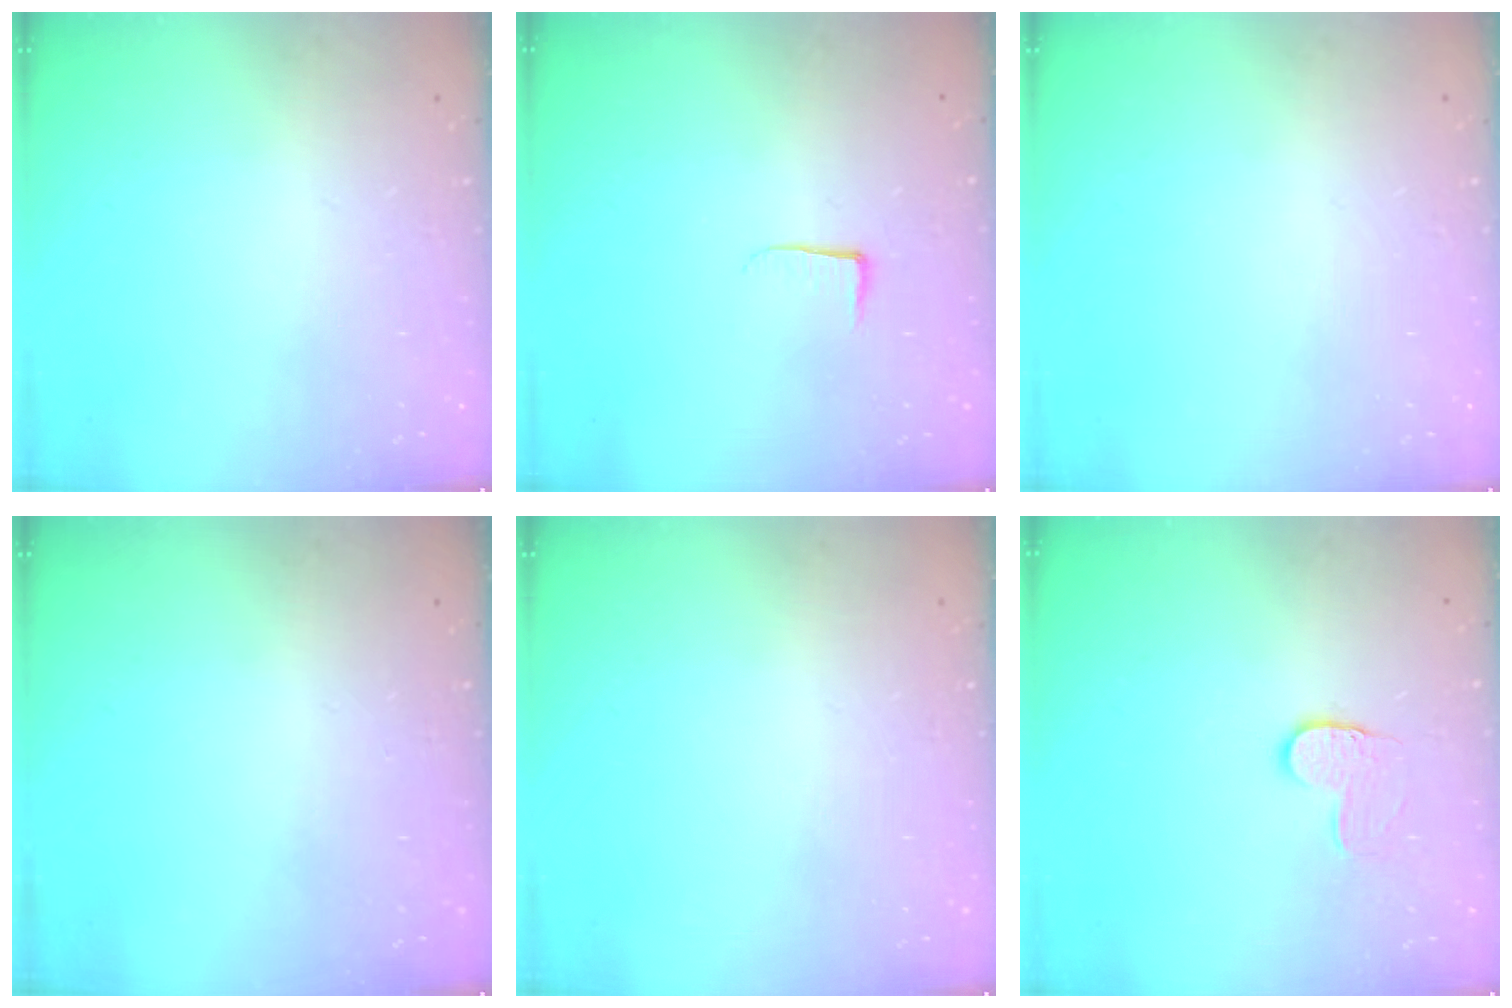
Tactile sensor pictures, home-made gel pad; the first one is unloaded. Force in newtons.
{"total": 3.8, "press": 3.8, "slide": 0.5}
{"total": 0.0}
{"total": 0.0}
{"total": 0.0}
{"total": 6.2, "press": 6.2, "slide": 0.4}